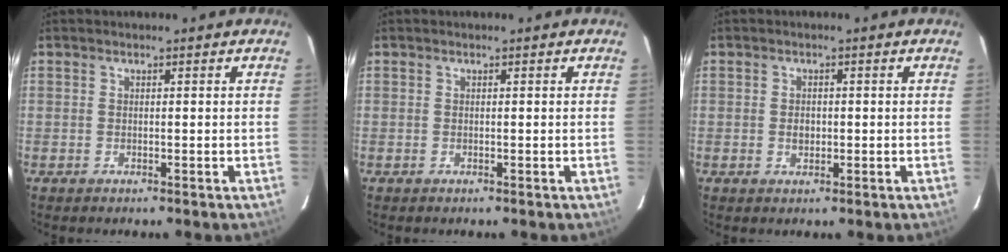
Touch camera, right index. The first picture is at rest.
{"total": 0.0}
{"total": 1.9, "force": [-0.3, 1.4, 1.2], "torque": [-0.020, 0.003, -0.005]}